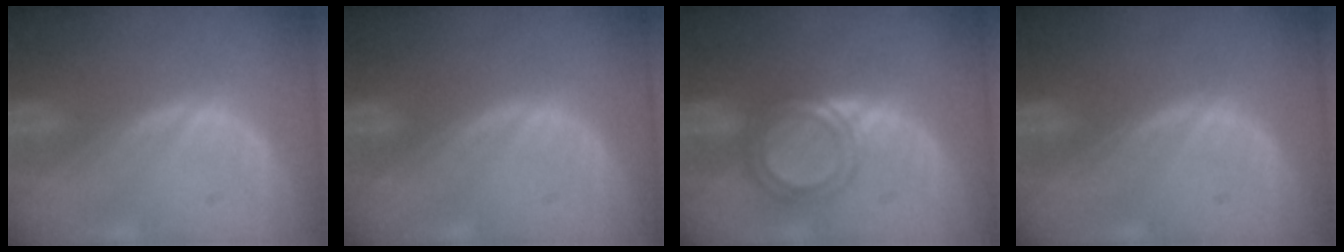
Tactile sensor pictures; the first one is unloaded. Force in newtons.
{"total": 0.5, "press": 0.0, "slide": 0.5}
{"total": 4.6, "press": 4.6, "slide": 0.7}
{"total": 0.0}